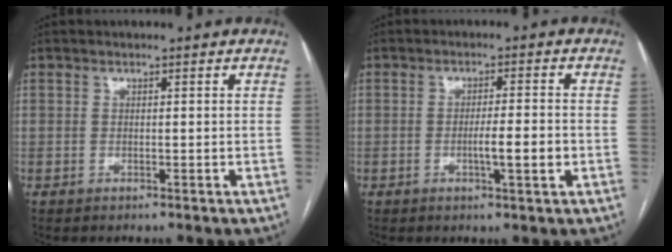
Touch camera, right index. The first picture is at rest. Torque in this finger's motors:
{"motor_torque": [1.06, 0.14, 0.31, 0.09]}